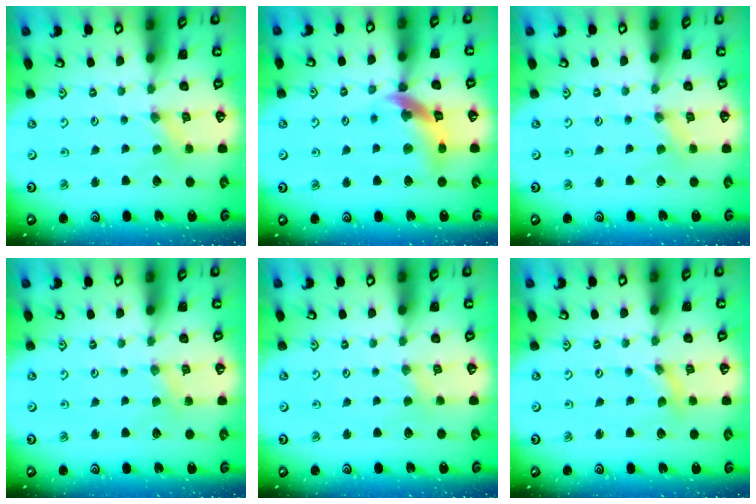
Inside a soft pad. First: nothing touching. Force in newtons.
{"total": 14.1, "press": 14.1, "slide": 1.6}
{"total": 0.0}
{"total": 2.0, "press": 2.0, "slide": 0.4}
{"total": 1.4, "press": 1.4, "slide": 0.3}
{"total": 0.0}